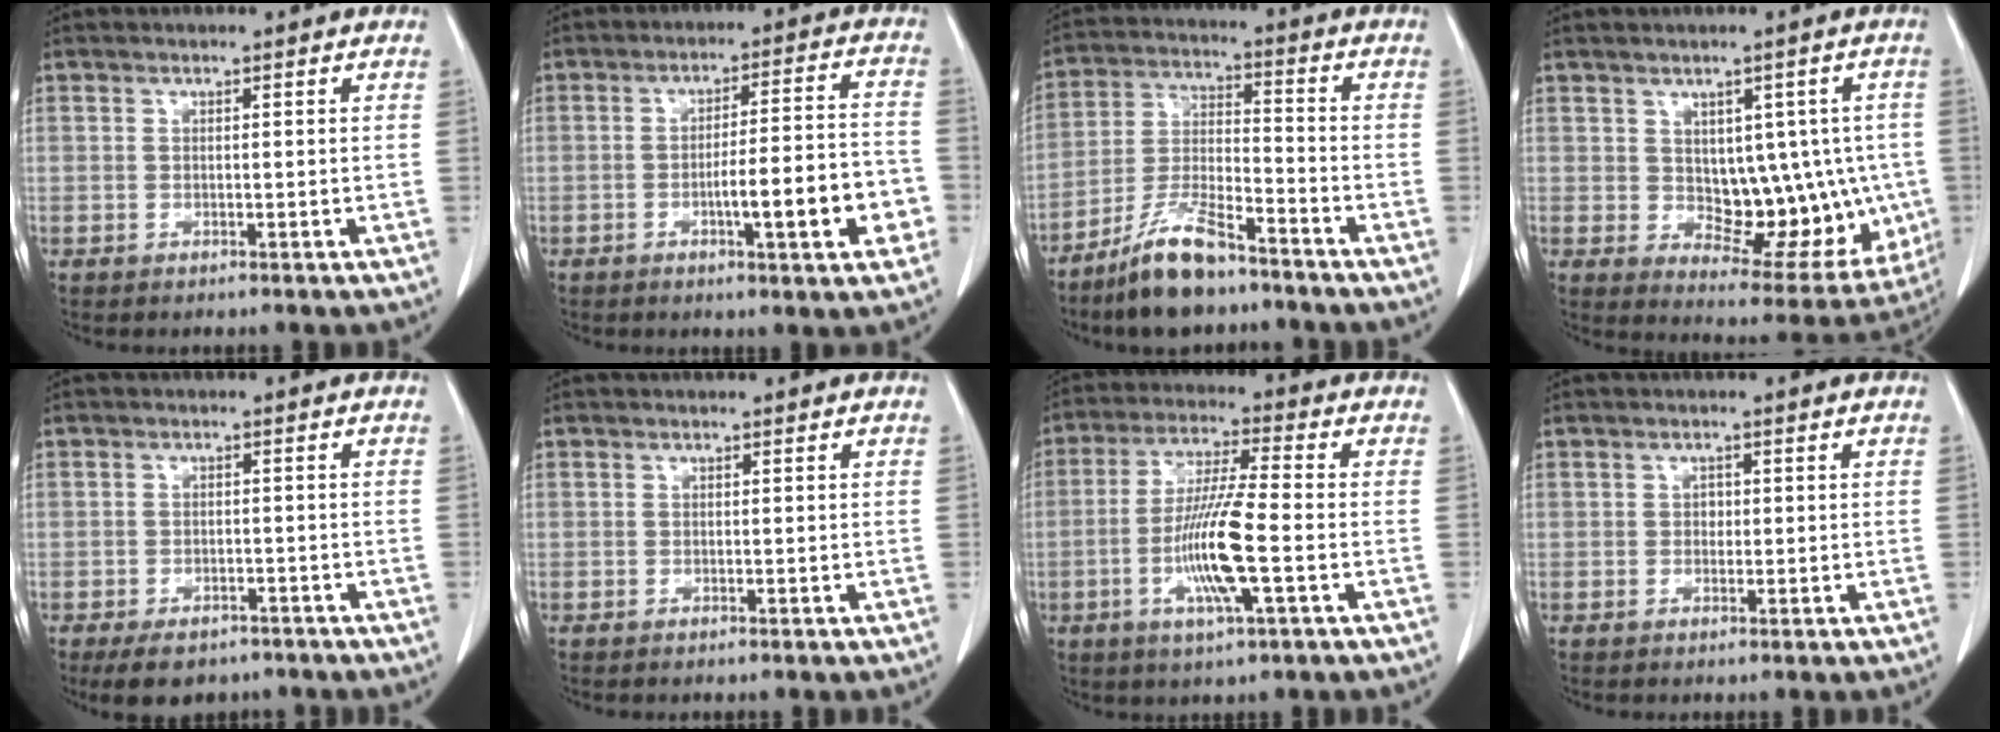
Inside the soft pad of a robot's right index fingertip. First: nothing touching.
{"total": 11.1, "force": [-3.8, 1.5, 10.3], "torque": [-0.146, 0.015, -0.051]}
{"total": 10.7, "force": [-8.1, 2.3, 6.6], "torque": [-0.139, -0.013, -0.155]}
{"total": 13.4, "force": [-0.2, 7.4, 11.2], "torque": [-0.121, 0.010, 0.023]}
{"total": 7.0, "force": [-5.4, 3.6, 2.5], "torque": [-0.033, 0.001, -0.076]}
{"total": 0.0}
{"total": 11.2, "force": [-3.1, 0.4, 10.8], "torque": [-0.212, -0.011, -0.063]}
{"total": 1.0, "force": [0.0, 0.8, 0.5], "torque": [-0.006, 0.003, -0.001]}